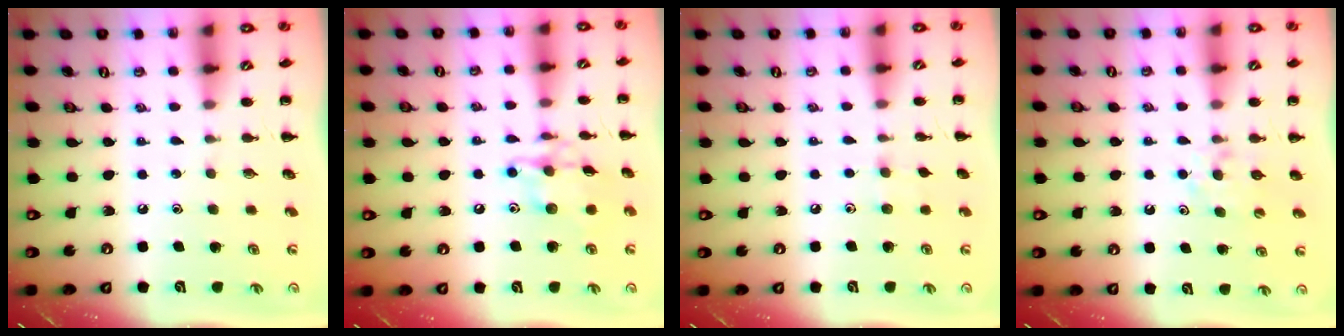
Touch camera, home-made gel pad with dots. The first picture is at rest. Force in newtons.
{"total": 12.2, "press": 12.2, "slide": 0.6}
{"total": 4.6, "press": 4.4, "slide": 1.5}
{"total": 5.1, "press": 4.9, "slide": 1.4}